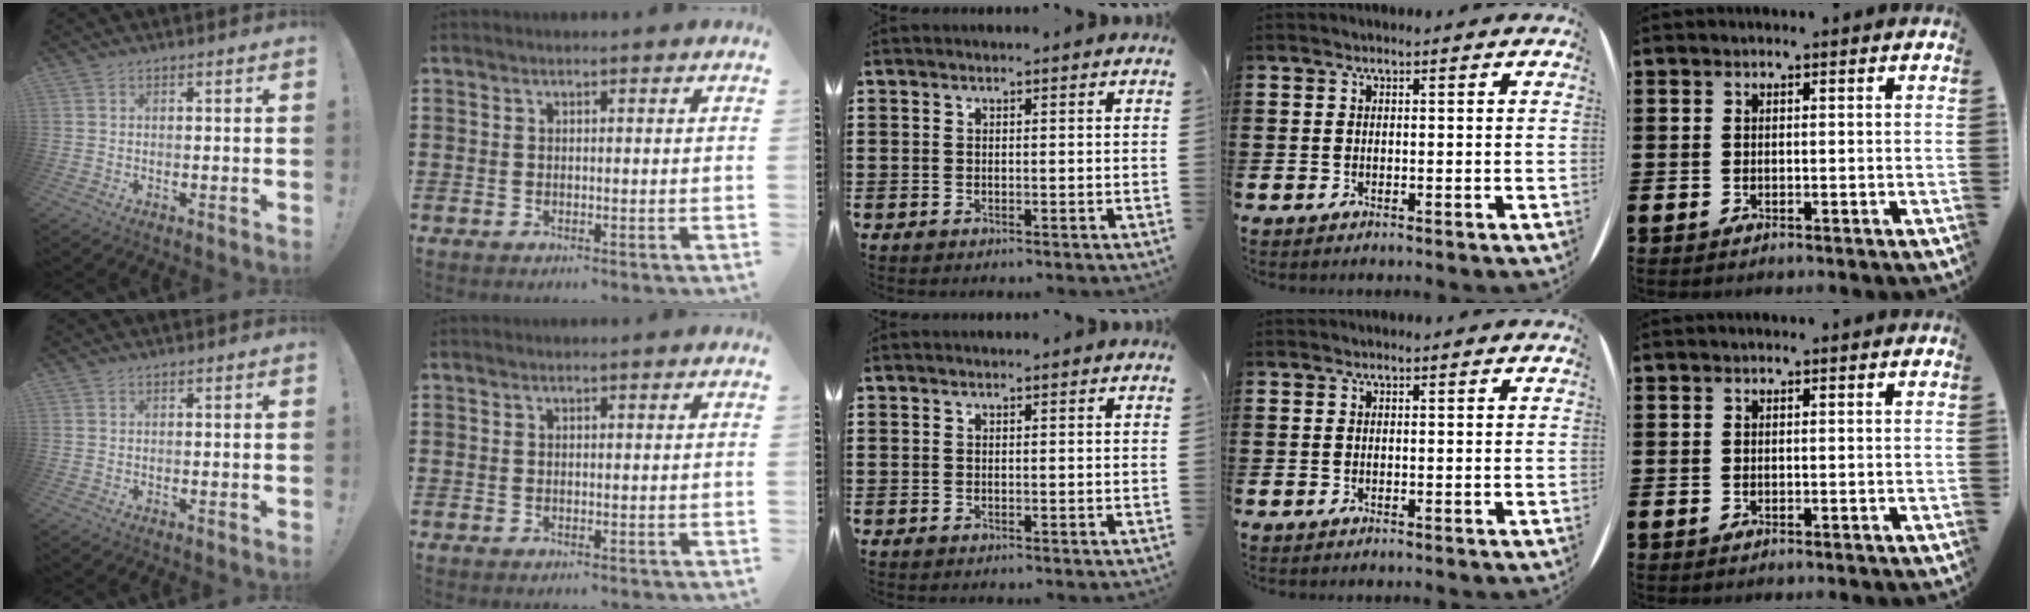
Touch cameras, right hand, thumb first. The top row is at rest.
{}